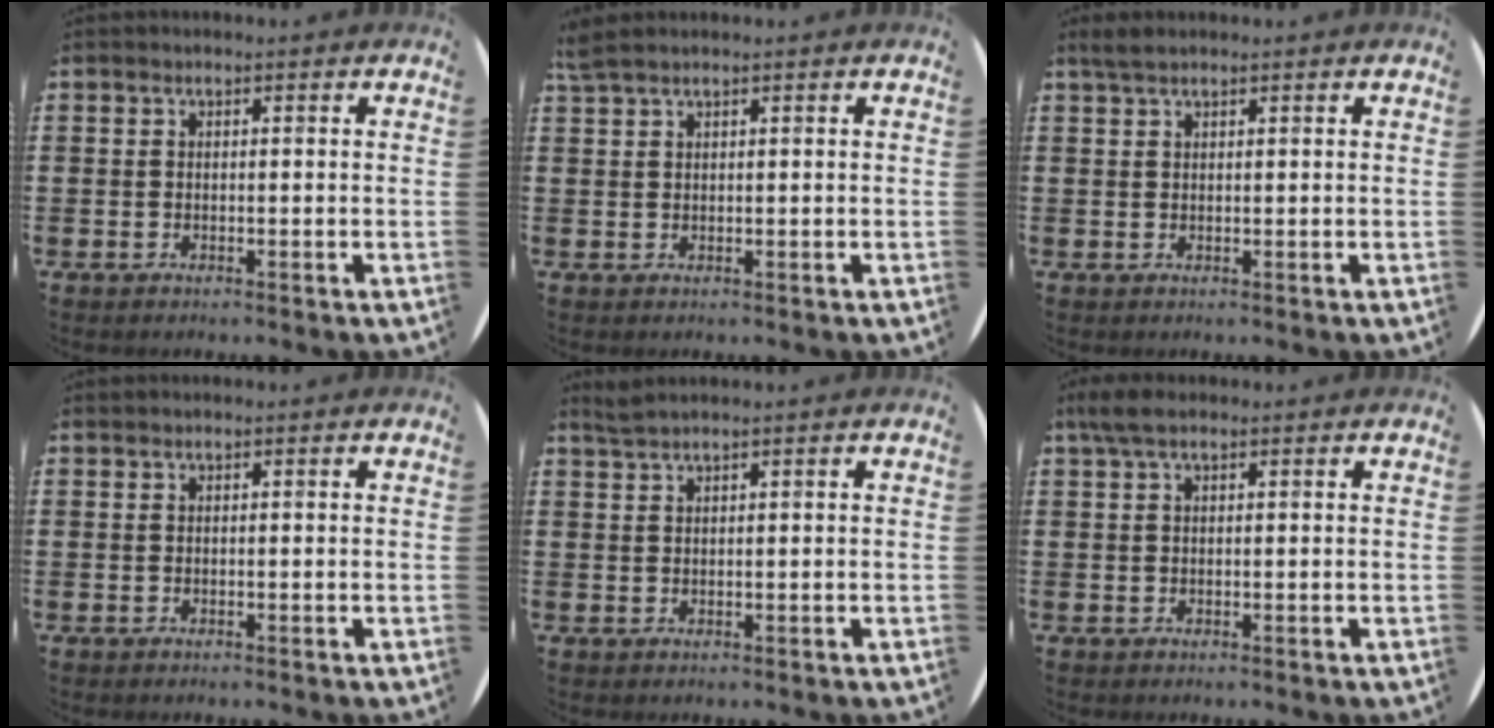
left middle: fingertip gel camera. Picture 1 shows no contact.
{"total": 1.3, "force": [1.2, 0.1, 0.6], "torque": [-0.014, 0.002, 0.023]}
{"total": 1.5, "force": [1.3, 0.3, 0.8], "torque": [-0.017, 0.004, 0.023]}
{"total": 0.0}
{"total": 1.3, "force": [1.2, -0.2, 0.4], "torque": [-0.006, 0.001, 0.023]}
{"total": 2.3, "force": [1.4, 0.7, 1.6], "torque": [-0.035, 0.006, 0.025]}